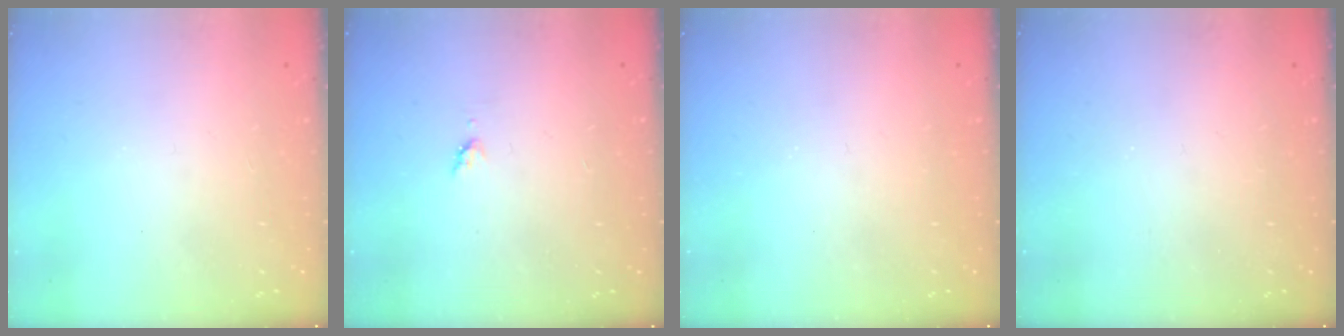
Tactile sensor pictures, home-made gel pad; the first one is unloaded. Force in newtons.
{"total": 3.5, "press": 3.4, "slide": 0.5}
{"total": 0.0}
{"total": 0.0}